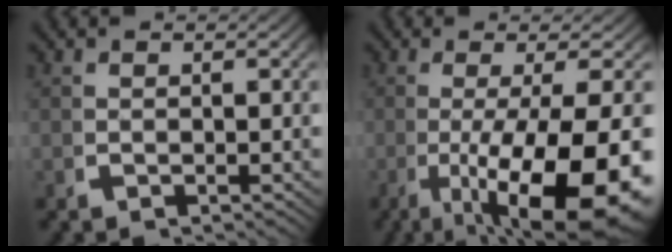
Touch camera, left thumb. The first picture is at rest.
{"total": 14.6, "force": [-4.0, 7.8, 11.7], "torque": [-0.211, -0.056, -0.030]}